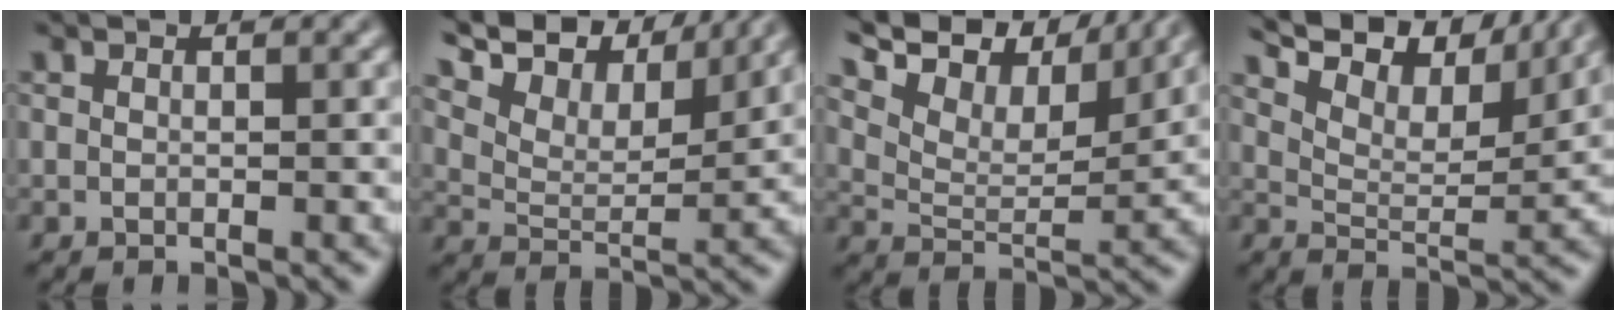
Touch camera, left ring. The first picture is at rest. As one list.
[{"total": 10.3, "force": [8.1, 3.3, 5.4], "torque": [-0.138, 0.032, 0.118]}, {"total": 11.1, "force": [8.1, 4.1, 6.4], "torque": [-0.158, 0.036, 0.123]}, {"total": 9.9, "force": [7.9, 2.8, 5.3], "torque": [-0.122, 0.023, 0.114]}]